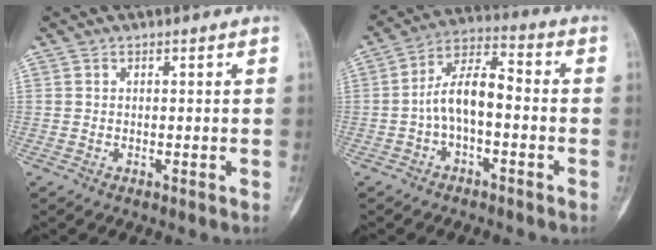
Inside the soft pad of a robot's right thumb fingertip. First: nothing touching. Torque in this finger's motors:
{"motor_torque": [0.20, 0.16, 0.70, -0.63, 0.19]}